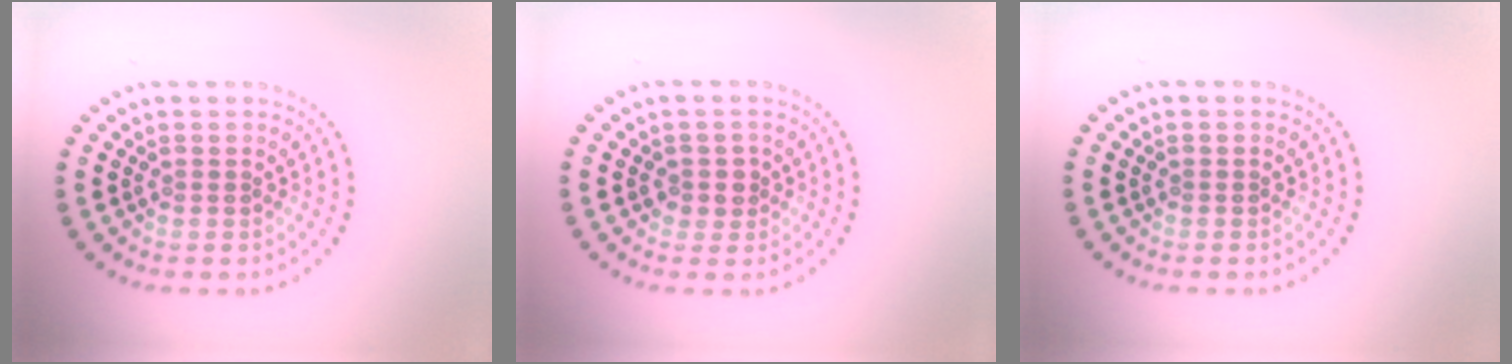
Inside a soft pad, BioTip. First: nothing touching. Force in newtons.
{"total": 1.6, "press": 1.4, "slide": 0.8}
{"total": 0.0}